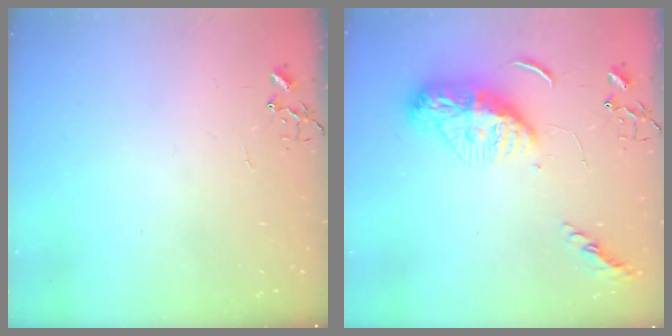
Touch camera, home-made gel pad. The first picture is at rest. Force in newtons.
{"total": 13.0, "press": 13.0, "slide": 1.2}